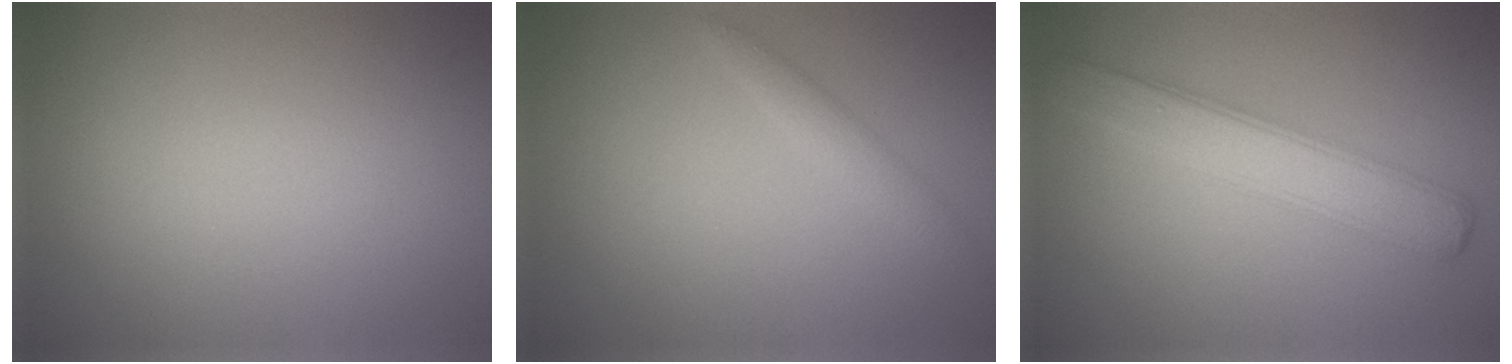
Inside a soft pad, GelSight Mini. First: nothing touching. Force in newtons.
{"total": 1.5, "press": 1.5, "slide": 0.1}
{"total": 4.3, "press": 4.3, "slide": 0.1}